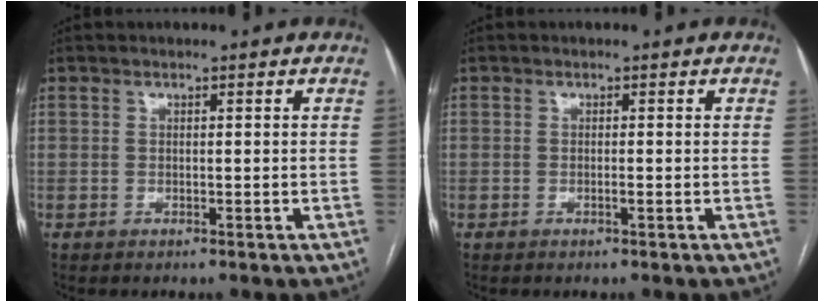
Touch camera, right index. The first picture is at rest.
{"total": 0.6, "force": [-0.2, -0.3, 0.5], "torque": [-0.011, 0.000, -0.004]}